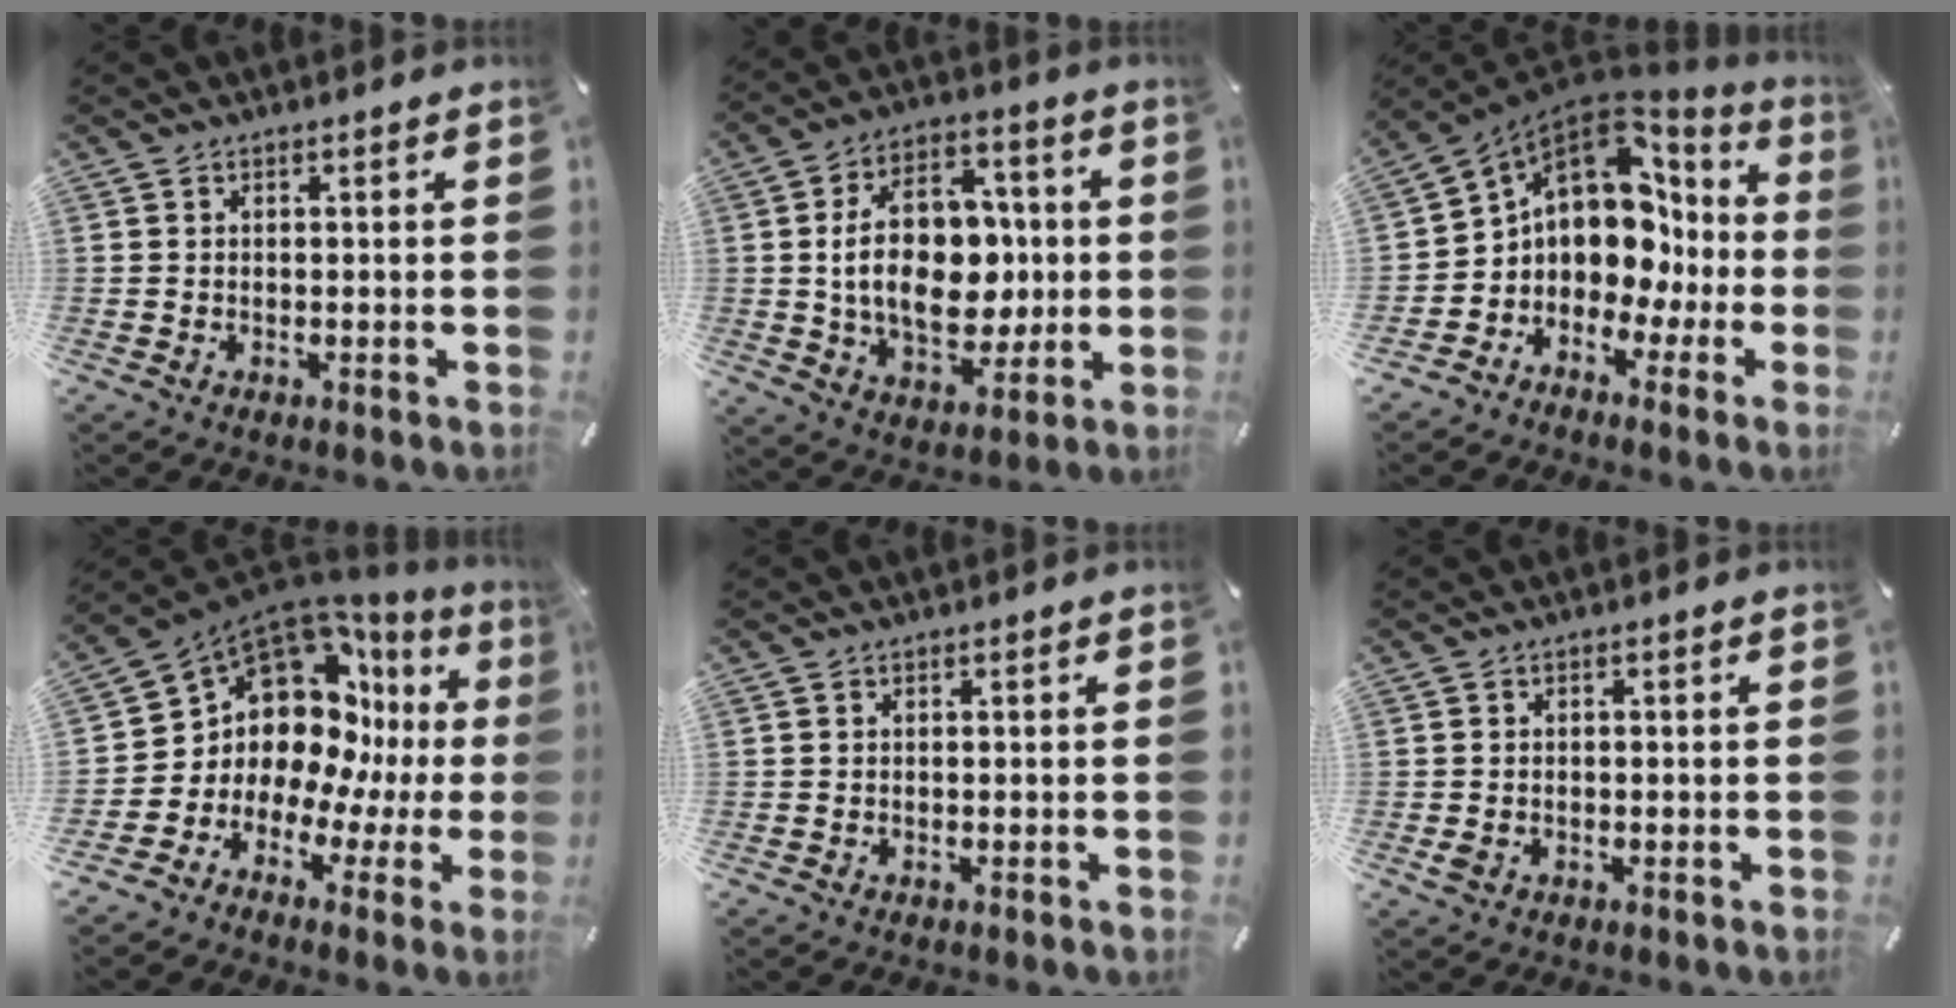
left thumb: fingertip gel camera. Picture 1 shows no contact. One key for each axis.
{"total": 18.7, "fx": 0.1, "fy": 12.8, "fz": 13.6, "tx": -0.245, "ty": 0.007, "tz": 0.002}
{"total": 12.8, "fx": 2.5, "fy": 10.4, "fz": 6.9, "tx": -0.122, "ty": -0.034, "tz": 0.043}
{"total": 13.8, "fx": 4.8, "fy": 10.7, "fz": 7.2, "tx": -0.140, "ty": -0.074, "tz": 0.085}
{"total": 0.0}
{"total": 1.6, "fx": -0.5, "fy": 1.2, "fz": 1.1, "tx": -0.026, "ty": -0.001, "tz": -0.010}